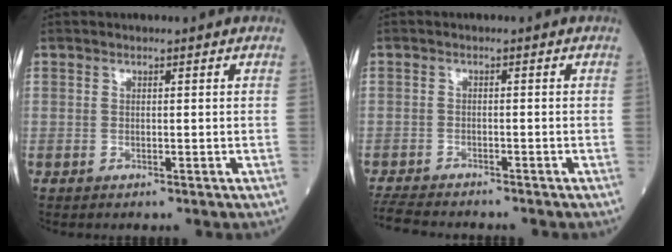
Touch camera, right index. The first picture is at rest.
{"total": 6.5, "force": [-6.1, 1.1, 2.0], "torque": [-0.035, -0.019, -0.104]}